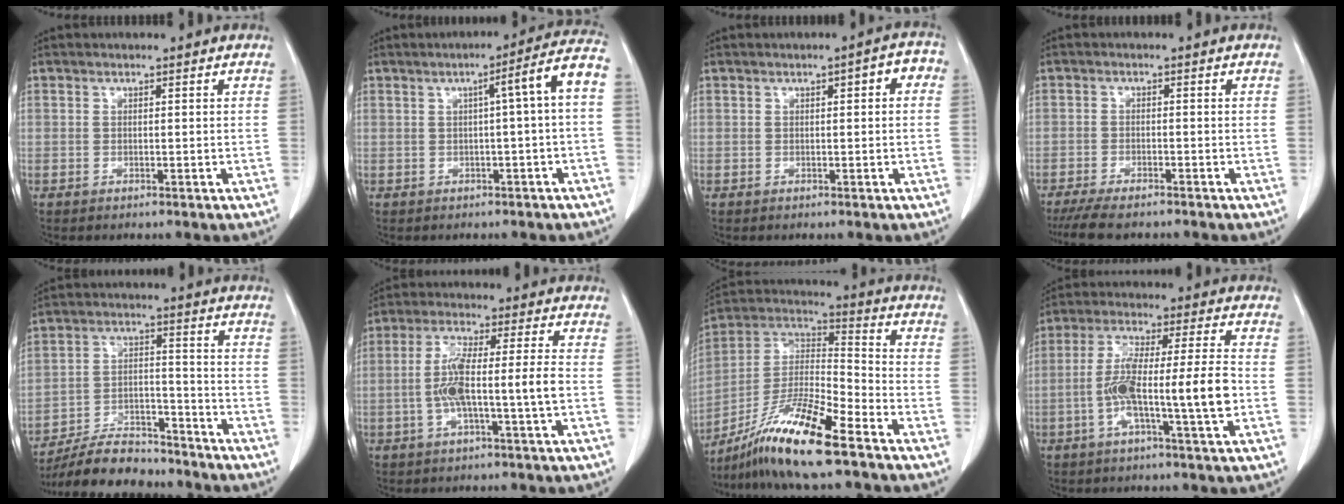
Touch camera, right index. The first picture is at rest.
{"total": 6.9, "force": [0.1, -0.6, 6.9], "torque": [-0.086, 0.019, -0.003]}
{"total": 3.0, "force": [0.4, 1.0, 2.8], "torque": [-0.029, 0.018, 0.002]}
{"total": 6.7, "force": [-5.8, 1.4, 3.1], "torque": [-0.046, -0.014, -0.093]}
{"total": 12.4, "force": [-11.4, 3.6, 3.5], "torque": [-0.055, 0.017, -0.193]}
{"total": 8.6, "force": [-1.6, 0.2, 8.5], "torque": [-0.169, 0.013, -0.031]}
{"total": 15.2, "force": [-10.5, 0.6, 11.0], "torque": [-0.214, -0.009, -0.192]}
{"total": 12.4, "force": [-2.7, 0.3, 12.1], "torque": [-0.226, 0.011, -0.053]}